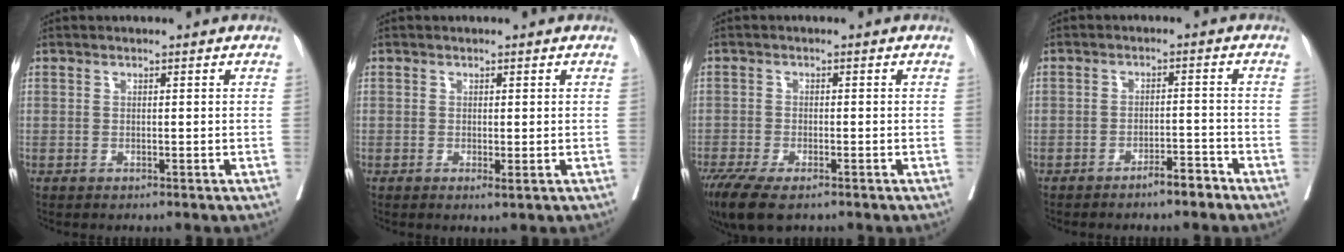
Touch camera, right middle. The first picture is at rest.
{"total": 1.0, "force": [-0.2, 0.0, 1.0], "torque": [-0.016, -0.006, -0.001]}
{"total": 8.0, "force": [-5.7, 2.4, 5.1], "torque": [-0.092, -0.021, -0.094]}
{"total": 3.2, "force": [-2.6, 0.3, 1.8], "torque": [-0.029, 0.000, -0.042]}